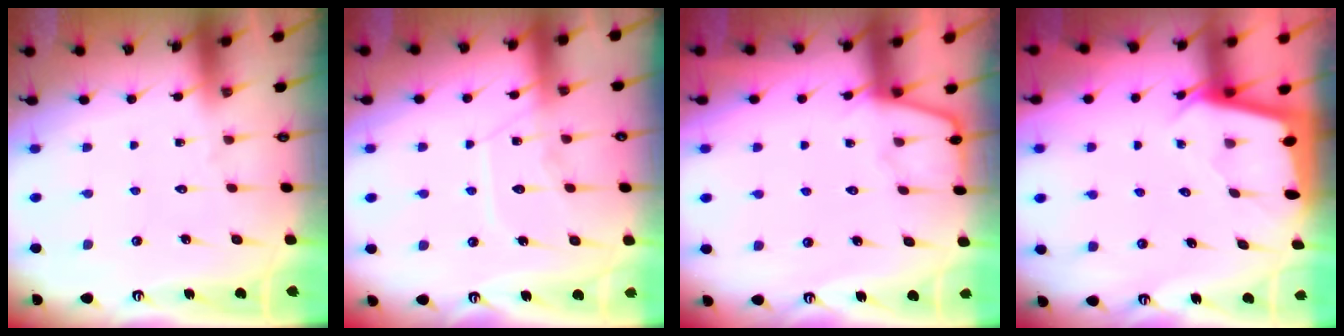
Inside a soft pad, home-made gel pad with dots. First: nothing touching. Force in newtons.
{"total": 9.9, "press": 9.9, "slide": 0.9}
{"total": 4.4, "press": 4.4, "slide": 0.4}
{"total": 1.9, "press": 1.9, "slide": 0.3}